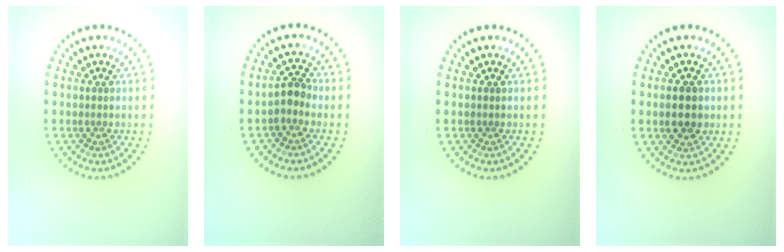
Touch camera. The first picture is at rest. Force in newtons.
{"total": 1.7, "press": 1.5, "slide": 0.9}
{"total": 0.0}
{"total": 2.7, "press": 2.7, "slide": 0.2}